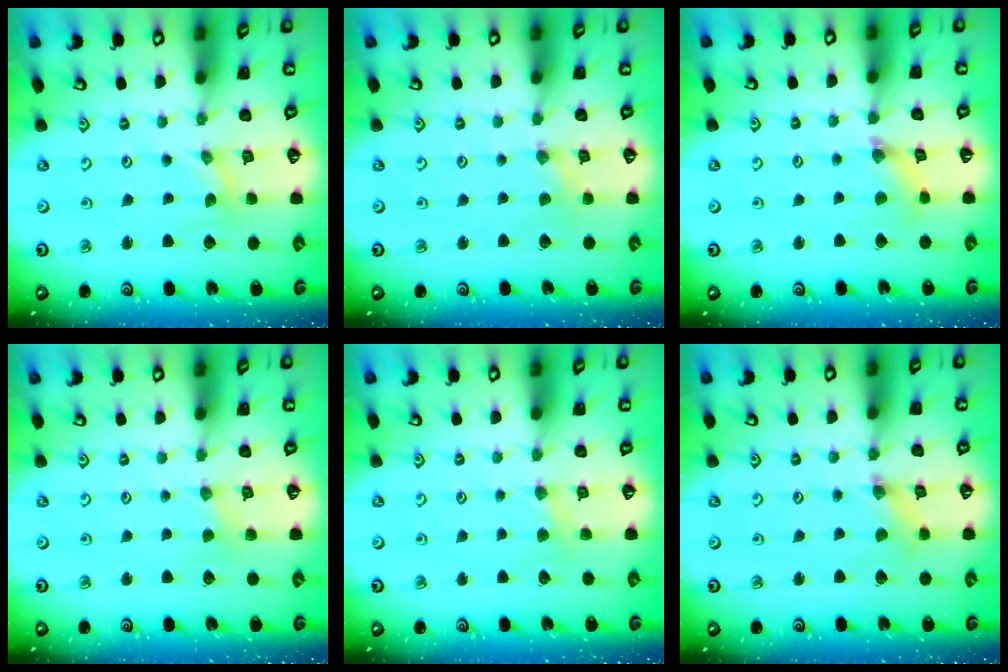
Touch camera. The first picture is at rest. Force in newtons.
{"total": 0.5, "press": 0.5, "slide": 0.1}
{"total": 2.4, "press": 2.4, "slide": 0.2}
{"total": 1.9, "press": 1.8, "slide": 0.3}
{"total": 3.7, "press": 3.6, "slide": 0.6}
{"total": 1.5, "press": 1.4, "slide": 0.3}